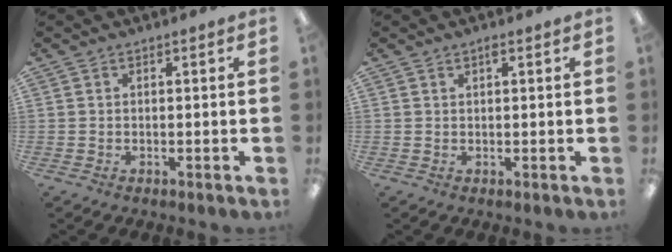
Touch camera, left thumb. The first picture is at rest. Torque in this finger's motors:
{"motor_torque": [-0.06, 0.02, 0.11, 0.02, -0.01]}